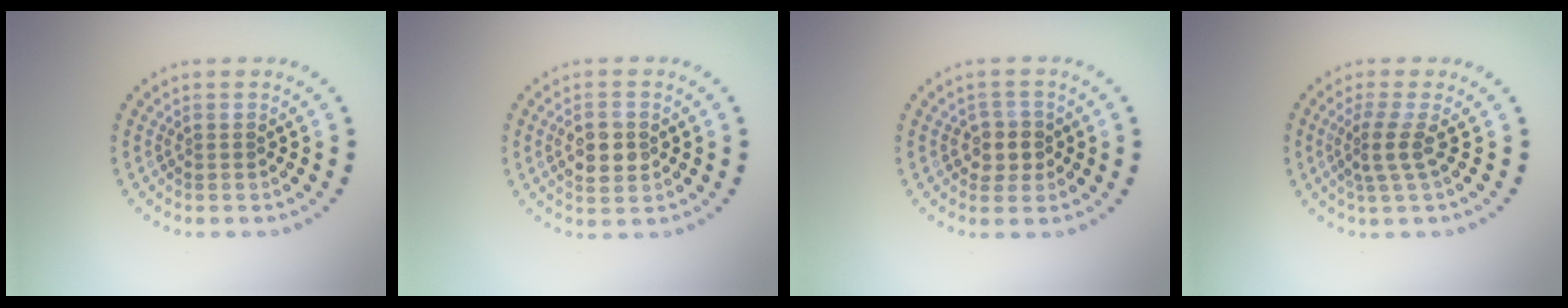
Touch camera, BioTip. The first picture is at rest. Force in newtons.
{"total": 2.8, "press": 2.8, "slide": 0.1}
{"total": 2.0, "press": 1.9, "slide": 0.8}
{"total": 2.3, "press": 1.6, "slide": 1.6}